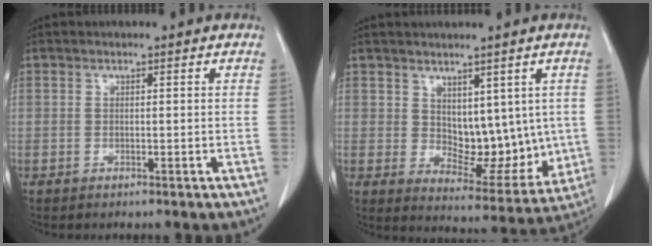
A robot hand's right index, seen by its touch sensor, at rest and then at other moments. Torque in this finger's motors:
{"motor_torque": [0.54, 0.57, 0.12, 0.04]}